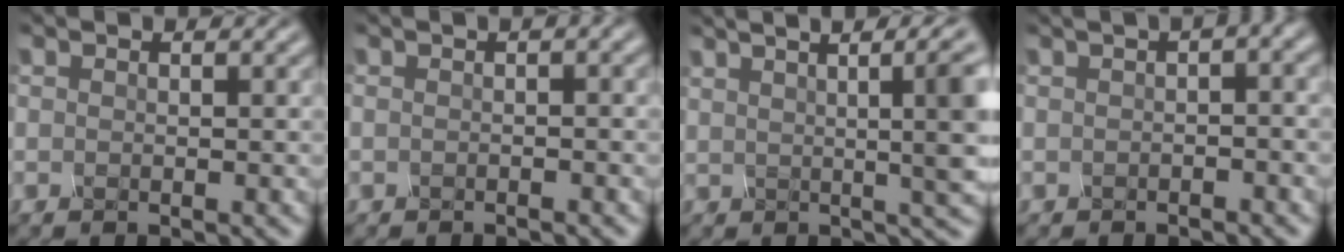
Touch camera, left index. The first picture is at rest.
{"total": 3.2, "force": [-0.4, 1.4, 2.9], "torque": [-0.022, 0.005, -0.016]}
{"total": 11.1, "force": [2.9, 3.2, 10.2], "torque": [-0.086, 0.052, 0.047]}
{"total": 5.9, "force": [-0.2, 2.2, 5.4], "torque": [-0.048, 0.017, -0.006]}